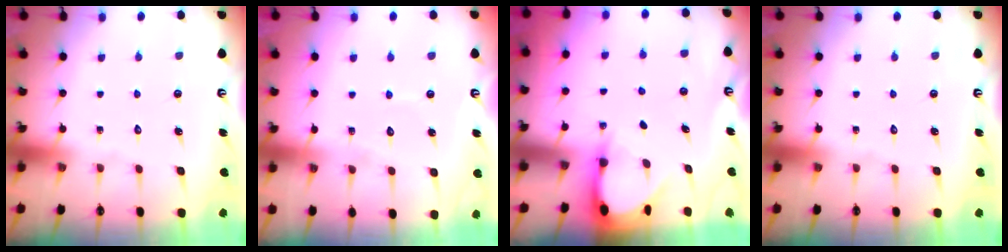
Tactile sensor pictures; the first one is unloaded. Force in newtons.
{"total": 4.5, "press": 4.5, "slide": 0.5}
{"total": 2.9, "press": 2.9, "slide": 0.3}
{"total": 0.0}